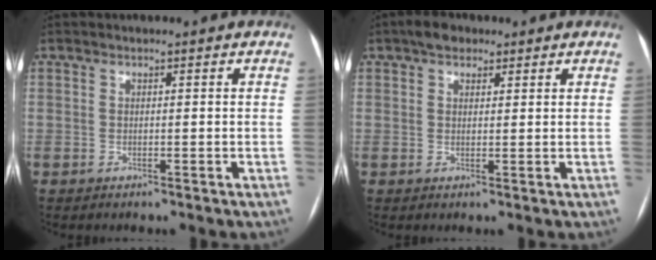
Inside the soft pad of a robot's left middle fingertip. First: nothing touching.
{"total": 3.4, "force": [2.2, 2.0, 1.6], "torque": [-0.029, 0.014, 0.035]}